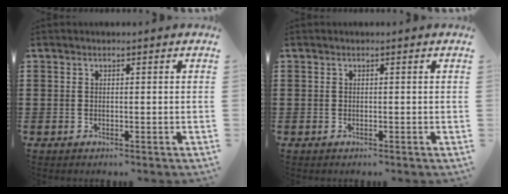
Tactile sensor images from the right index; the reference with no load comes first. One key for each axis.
{"total": 0.0}